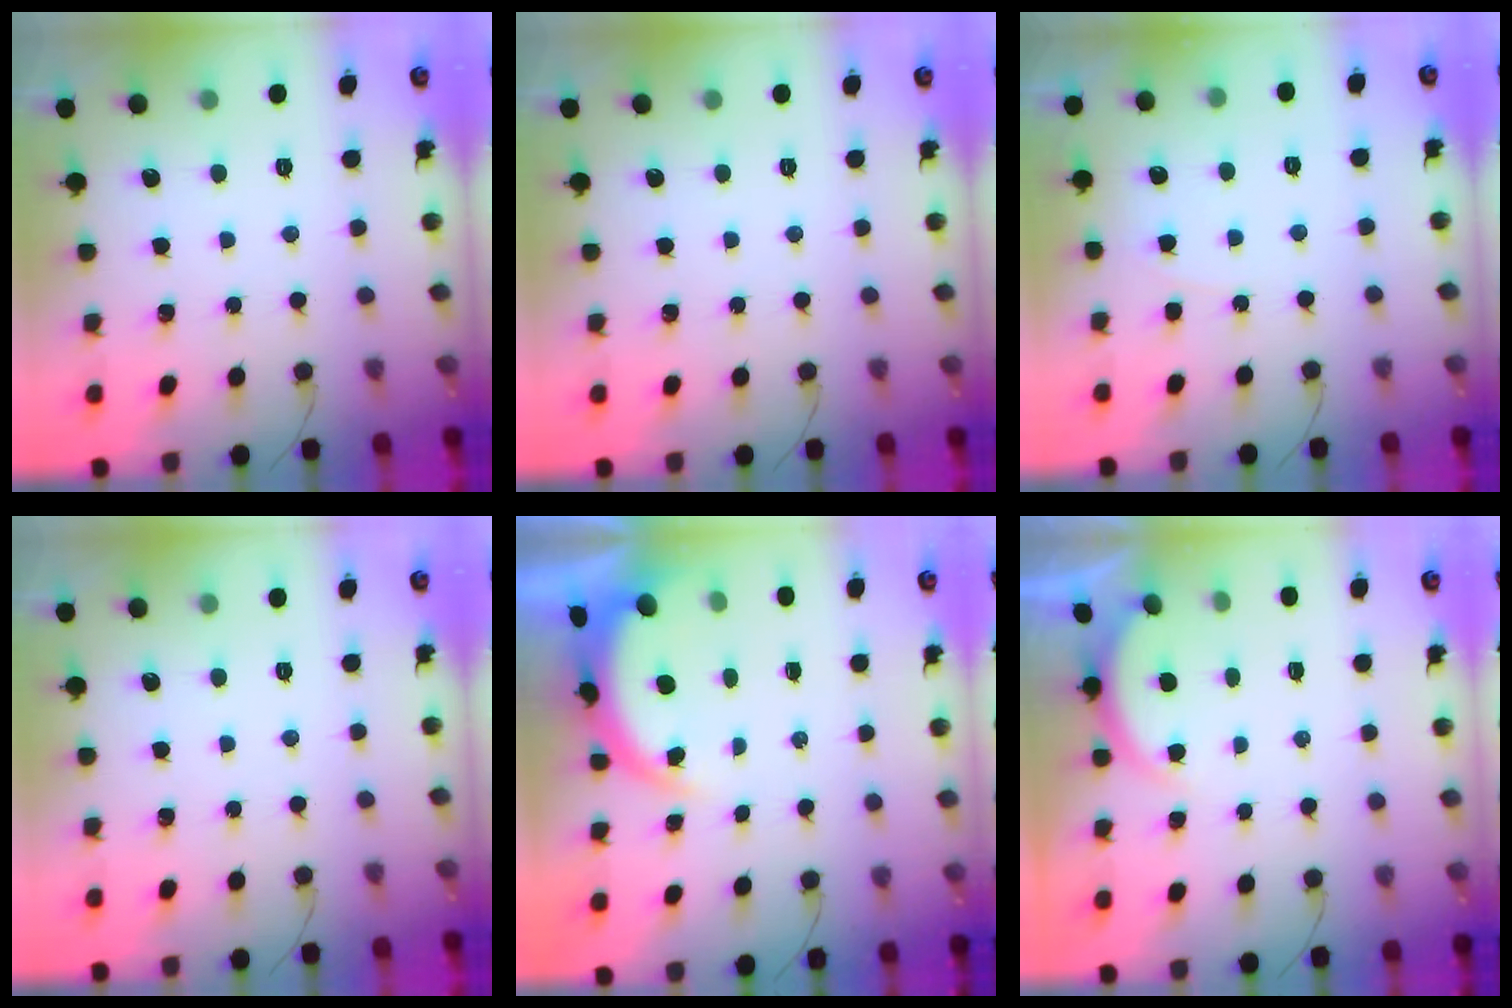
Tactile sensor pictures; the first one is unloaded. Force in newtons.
{"total": 0.0}
{"total": 3.3, "press": 3.3, "slide": 0.5}
{"total": 0.0}
{"total": 4.6, "press": 4.5, "slide": 1.0}
{"total": 2.2, "press": 2.2, "slide": 0.6}